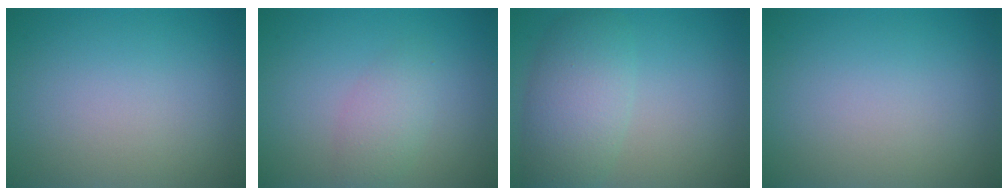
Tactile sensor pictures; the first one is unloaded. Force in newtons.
{"total": 2.3, "press": 2.3, "slide": 0.1}
{"total": 5.1, "press": 5.1, "slide": 0.2}
{"total": 0.0}